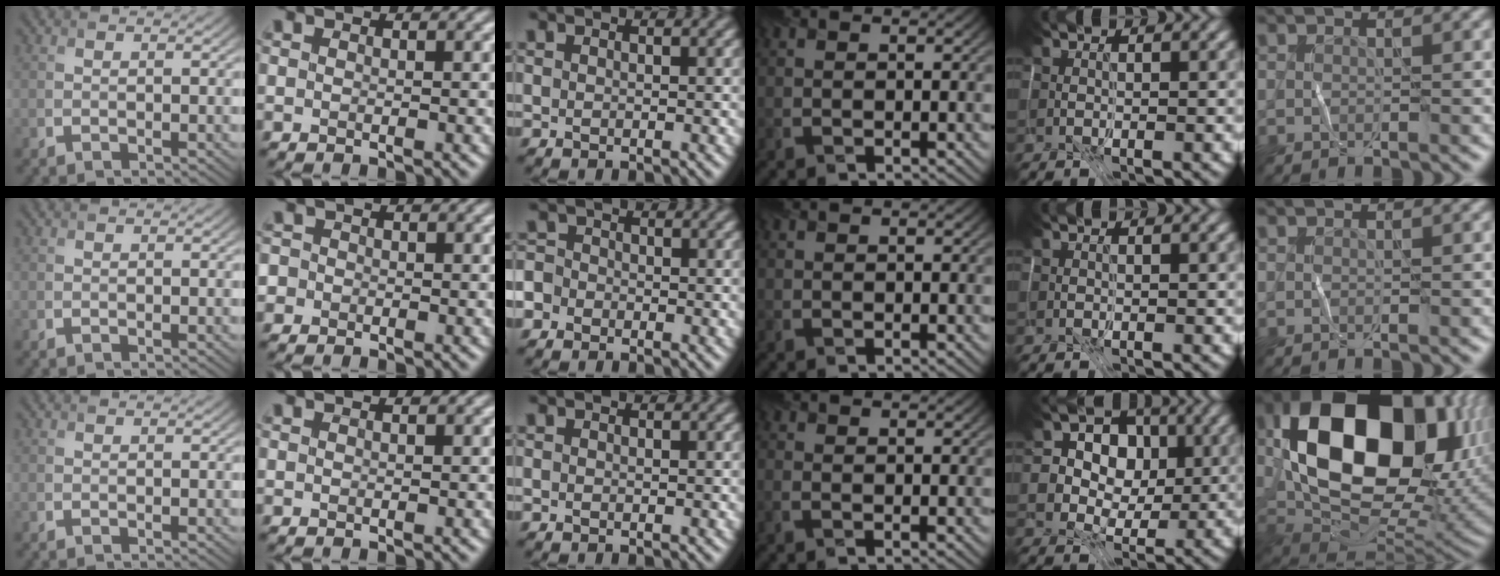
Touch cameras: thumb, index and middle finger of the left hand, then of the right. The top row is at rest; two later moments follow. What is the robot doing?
{"motion": "fold", "object": "coffee filter"}